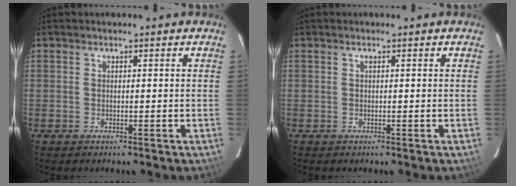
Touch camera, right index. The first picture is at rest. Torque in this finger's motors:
{"motor_torque": [0.04, -0.01, 0.01, 0.01]}